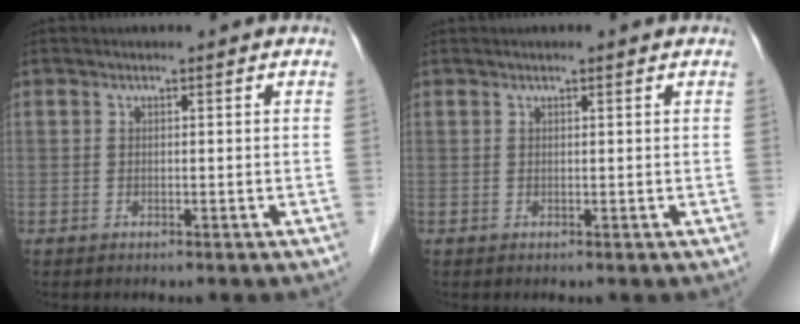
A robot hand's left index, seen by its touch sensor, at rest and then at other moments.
{"total": 0.8, "force": [0.6, 0.1, 0.5], "torque": [-0.010, 0.010, 0.012]}